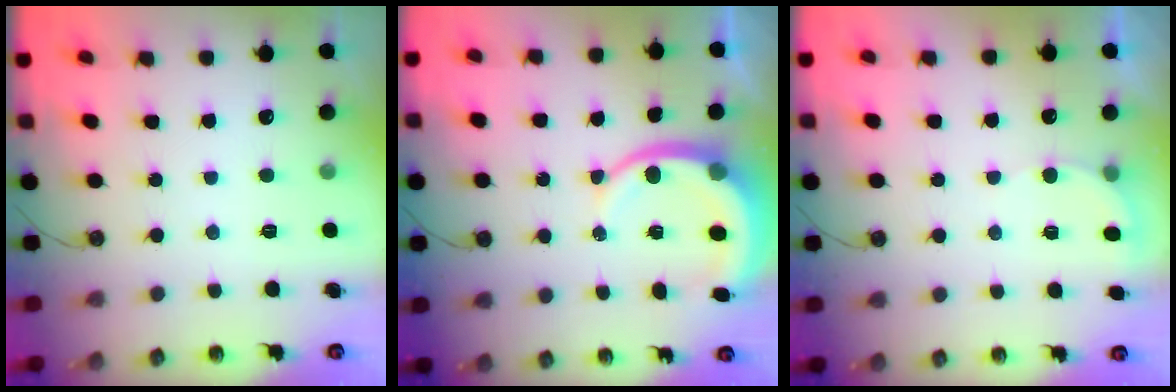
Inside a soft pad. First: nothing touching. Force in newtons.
{"total": 10.3, "press": 10.2, "slide": 1.2}
{"total": 3.6, "press": 3.4, "slide": 0.9}